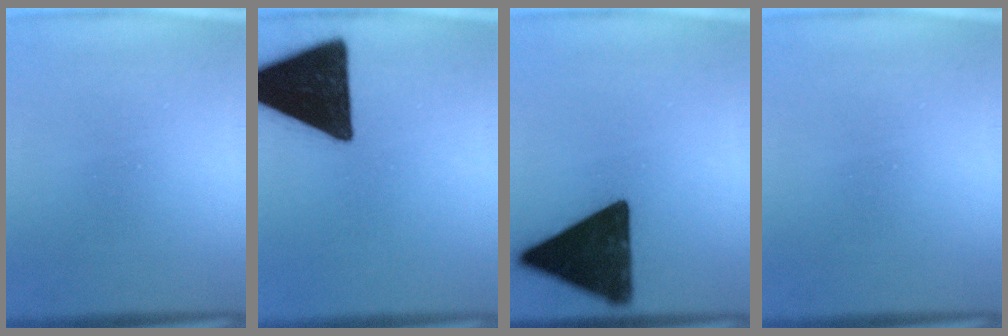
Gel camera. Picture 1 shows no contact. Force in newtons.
{"total": 19.8}
{"total": 16.5}
{"total": 0.0}